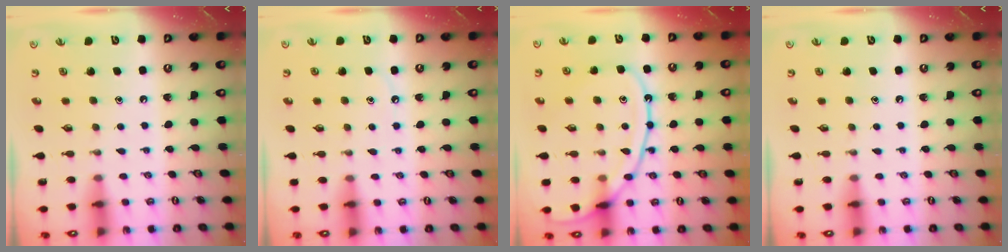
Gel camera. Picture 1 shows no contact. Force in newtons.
{"total": 4.7, "press": 4.7, "slide": 0.6}
{"total": 14.8, "press": 14.8, "slide": 1.2}
{"total": 0.0}